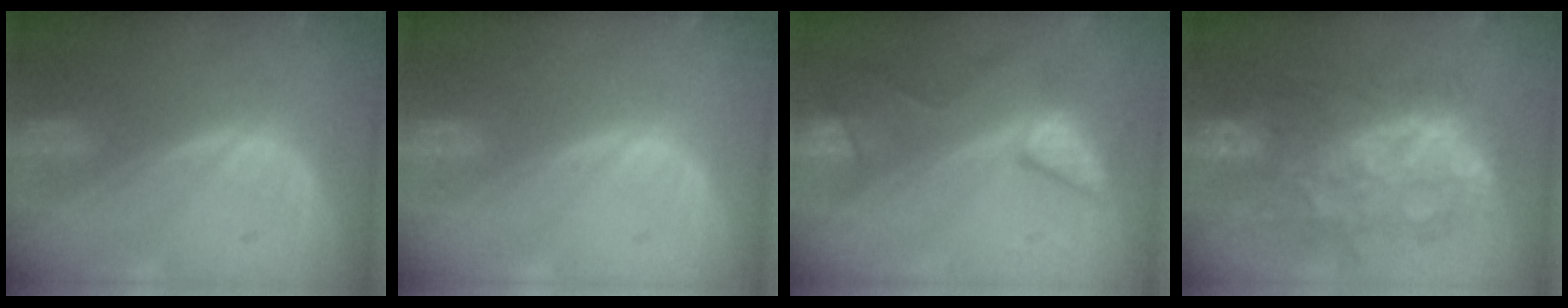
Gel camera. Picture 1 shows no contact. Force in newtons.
{"total": 0.0}
{"total": 7.5, "press": 7.0, "slide": 2.6}
{"total": 11.8, "press": 11.8, "slide": 1.2}